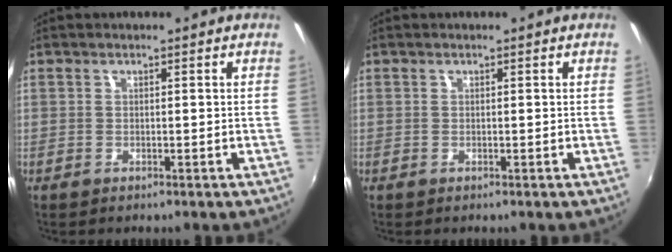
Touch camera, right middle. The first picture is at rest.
{"total": 0.0}